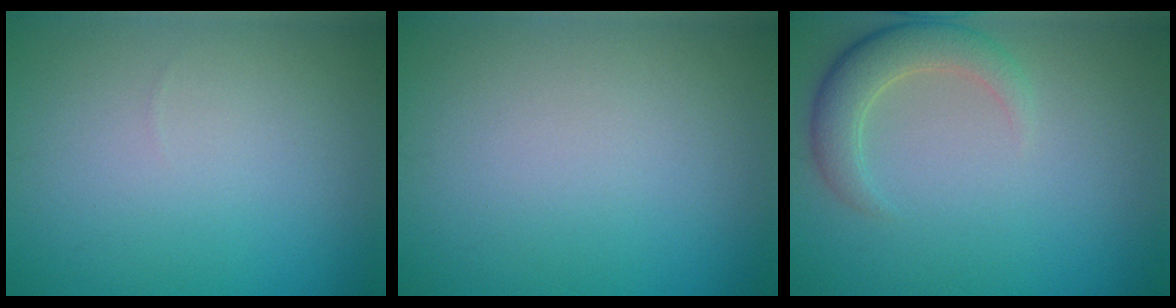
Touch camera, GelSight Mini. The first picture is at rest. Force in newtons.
{"total": 0.0}
{"total": 3.7, "press": 3.7, "slide": 0.2}